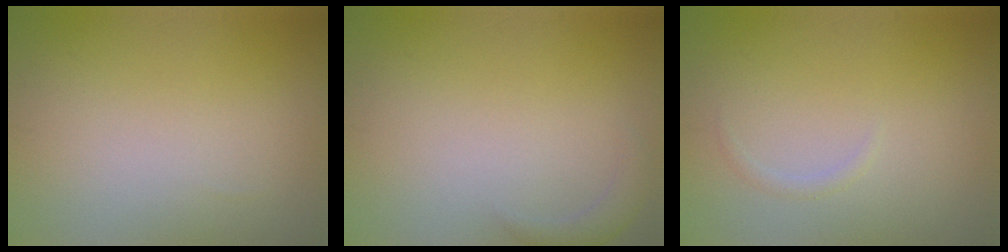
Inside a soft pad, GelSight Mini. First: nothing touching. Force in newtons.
{"total": 1.5, "press": 1.5, "slide": 0.1}
{"total": 0.6, "press": 0.6, "slide": 0.0}